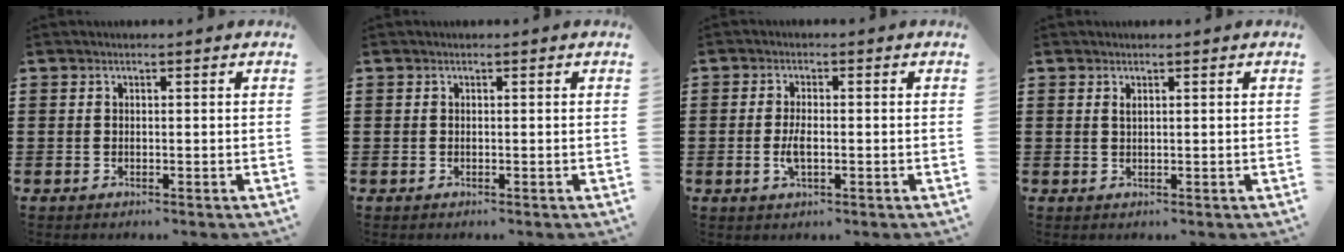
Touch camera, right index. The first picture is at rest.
{"total": 0.0}
{"total": 3.2, "force": [-0.6, 1.1, 2.9], "torque": [-0.059, 0.000, -0.014]}
{"total": 0.7, "force": [0.4, 0.2, 0.6], "torque": [-0.013, 0.002, 0.007]}